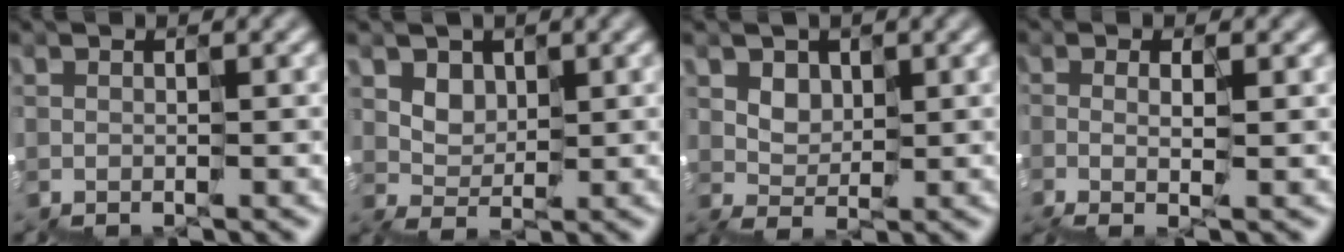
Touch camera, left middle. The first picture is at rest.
{"total": 2.1, "force": [1.3, 1.3, -1.0], "torque": [0.012, 0.003, 0.026]}
{"total": 2.0, "force": [1.2, 1.3, -1.0], "torque": [0.014, 0.004, 0.023]}
{"total": 0.6, "force": [0.1, 0.1, 0.6], "torque": [-0.008, -0.002, 0.002]}